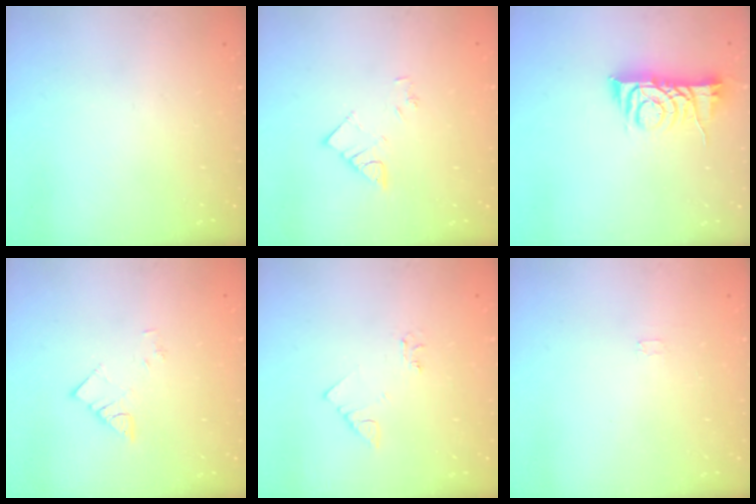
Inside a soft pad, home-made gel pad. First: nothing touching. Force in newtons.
{"total": 5.1, "press": 5.1, "slide": 0.3}
{"total": 9.4, "press": 9.3, "slide": 0.8}
{"total": 4.2, "press": 4.2, "slide": 0.1}
{"total": 3.6, "press": 3.6, "slide": 0.3}
{"total": 2.4, "press": 2.4, "slide": 0.4}